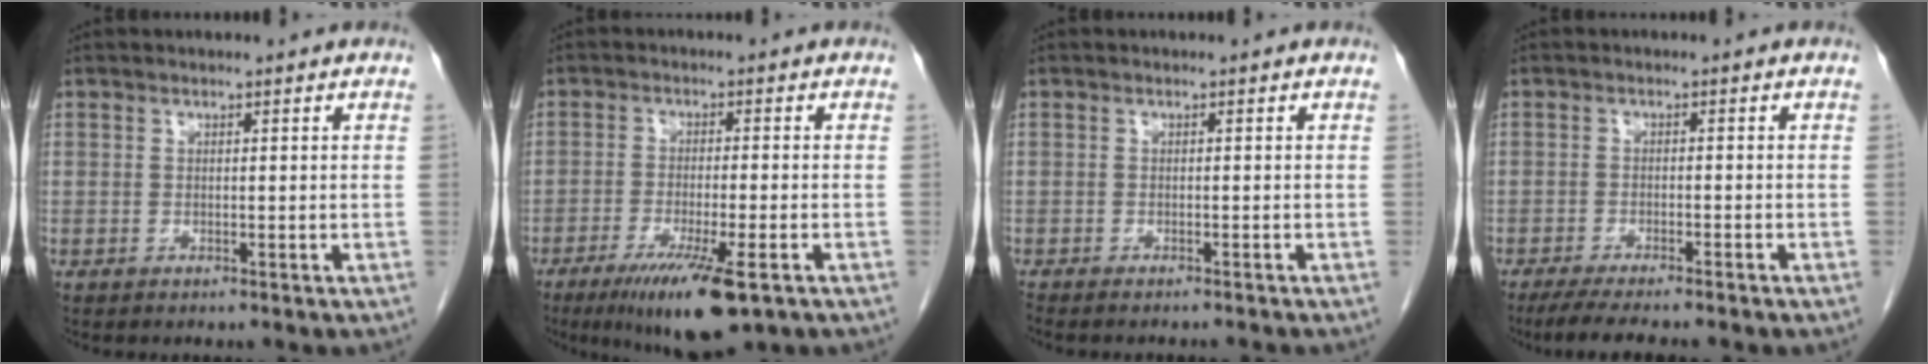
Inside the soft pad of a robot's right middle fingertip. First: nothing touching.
{"total": 10.4, "force": [-6.0, 1.3, 8.4], "torque": [-0.141, -0.028, -0.093]}
{"total": 3.7, "force": [-3.5, -0.1, 1.2], "torque": [-0.013, -0.005, -0.049]}
{"total": 7.6, "force": [-6.2, 0.7, 4.2], "torque": [-0.058, -0.014, -0.093]}